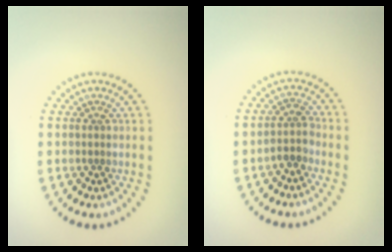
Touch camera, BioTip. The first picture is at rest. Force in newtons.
{"total": 1.9, "press": 1.6, "slide": 1.1}